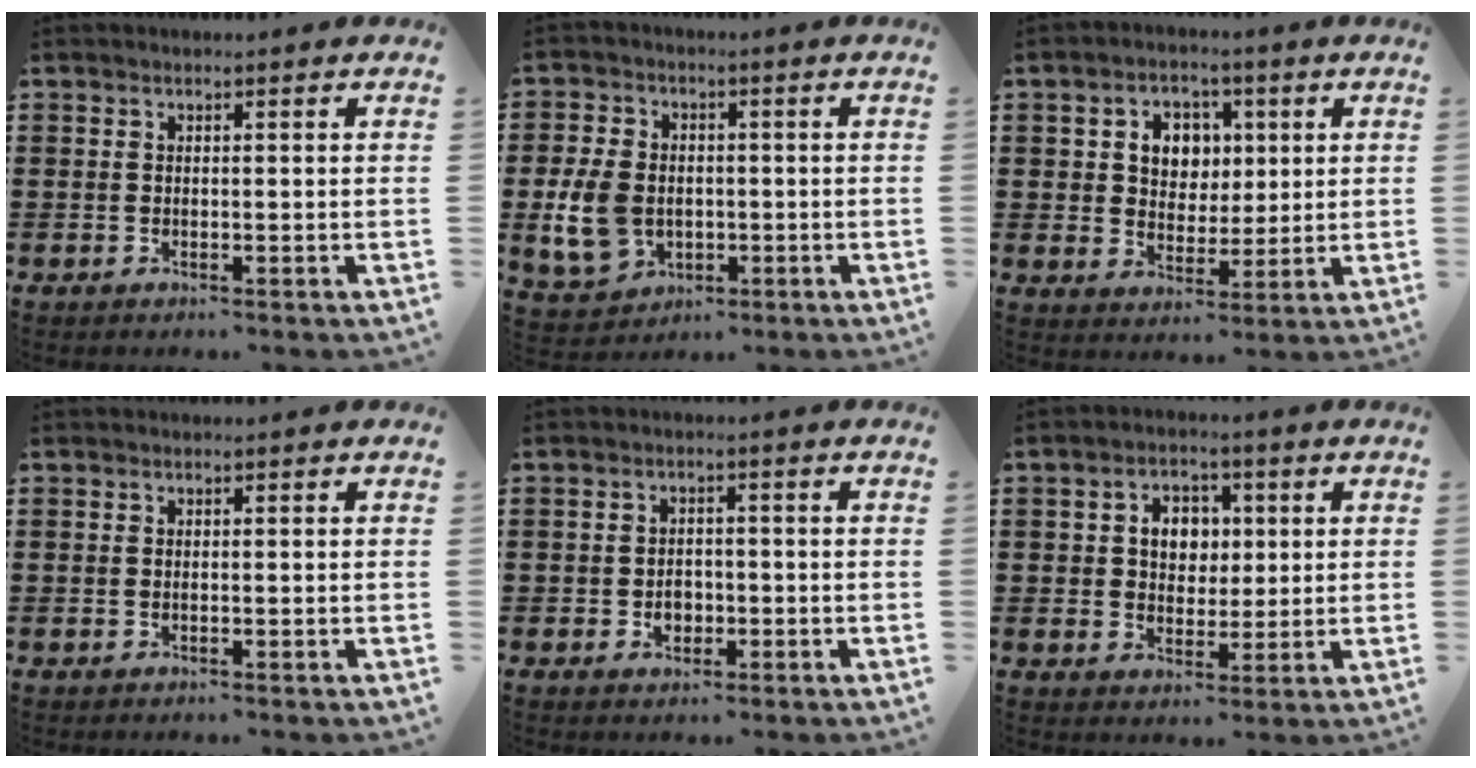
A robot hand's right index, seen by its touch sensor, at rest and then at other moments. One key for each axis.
{"total": 8.2, "fx": -1.3, "fy": 6.3, "fz": 5.1, "tx": -0.131, "ty": 0.007, "tz": -0.025}
{"total": 6.0, "fx": 1.6, "fy": 5.2, "fz": 2.4, "tx": -0.057, "ty": 0.014, "tz": 0.022}
{"total": 0.0}
{"total": 2.4, "fx": -0.8, "fy": 1.9, "fz": 1.3, "tx": -0.019, "ty": 0.001, "tz": -0.020}
{"total": 5.1, "fx": 0.8, "fy": 4.2, "fz": 2.8, "tx": -0.062, "ty": 0.014, "tz": 0.008}